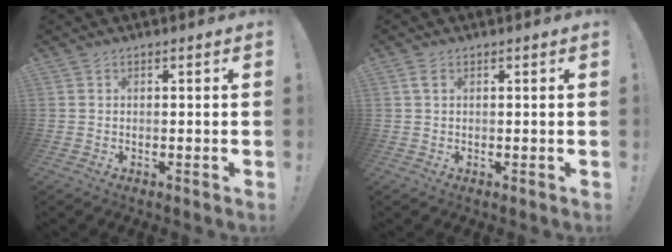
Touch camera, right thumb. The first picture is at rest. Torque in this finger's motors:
{"motor_torque": [-0.15, 0.01, -0.19, 0.17, 0.00]}